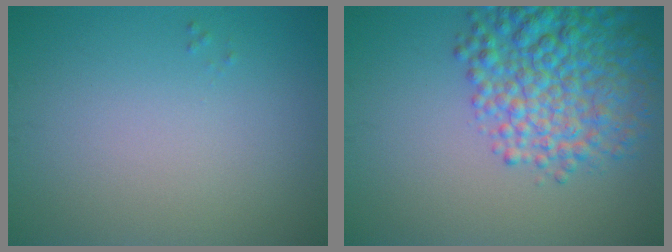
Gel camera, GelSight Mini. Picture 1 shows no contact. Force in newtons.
{"total": 7.8, "press": 7.8, "slide": 0.3}